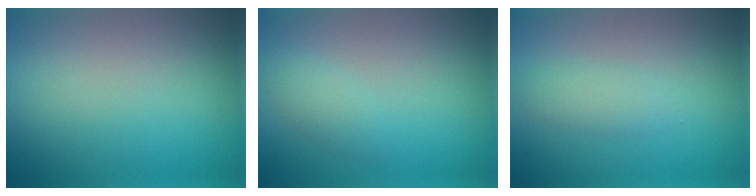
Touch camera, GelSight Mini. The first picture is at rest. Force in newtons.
{"total": 1.6, "press": 1.6, "slide": 0.0}
{"total": 1.7, "press": 1.7, "slide": 0.0}